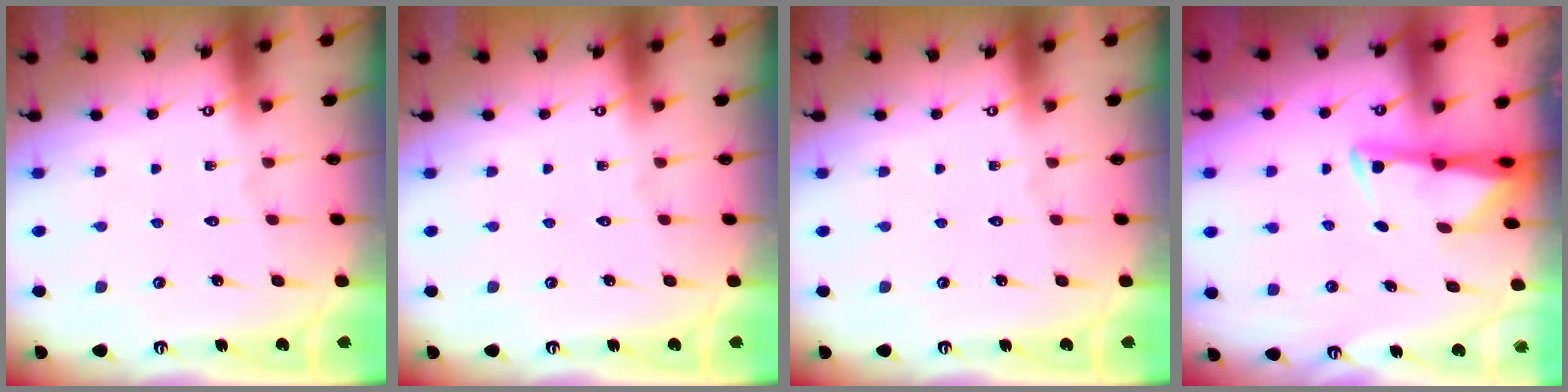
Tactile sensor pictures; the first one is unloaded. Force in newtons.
{"total": 0.0}
{"total": 0.0}
{"total": 3.0, "press": 2.9, "slide": 0.6}